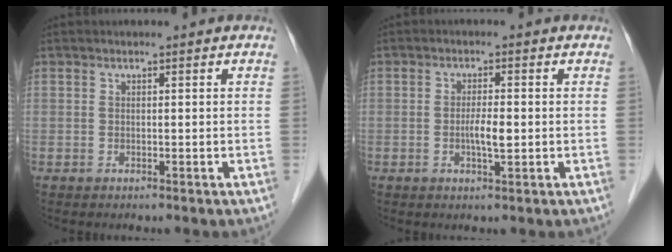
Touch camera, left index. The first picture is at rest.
{"total": 2.9, "force": [-0.4, 0.5, 2.9], "torque": [-0.055, -0.001, -0.007]}